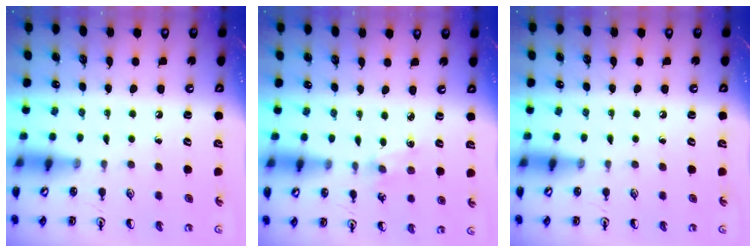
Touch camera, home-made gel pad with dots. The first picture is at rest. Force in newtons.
{"total": 1.5, "press": 1.4, "slide": 0.2}
{"total": 0.0}